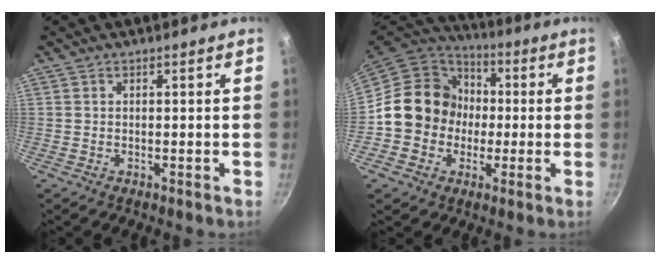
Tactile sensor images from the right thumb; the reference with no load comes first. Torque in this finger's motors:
{"motor_torque": [0.98, 2.78, 0.91, -1.02, 0.14]}